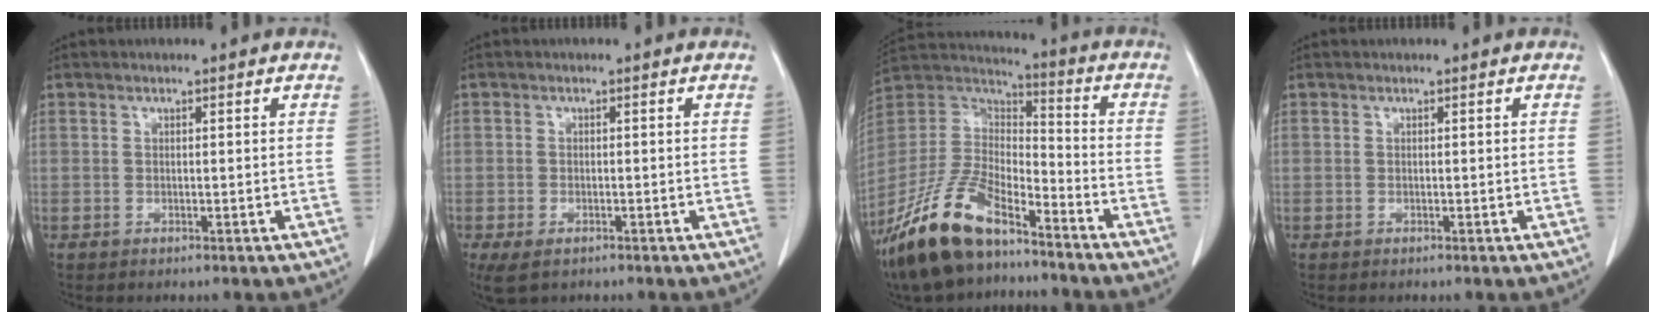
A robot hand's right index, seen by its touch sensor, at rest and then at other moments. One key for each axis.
{"total": 4.1, "fx": -2.4, "fy": 2.1, "fz": 2.6, "tx": -0.052, "ty": -0.009, "tz": -0.036}
{"total": 17.9, "fx": -12.7, "fy": 6.2, "fz": 10.9, "tx": -0.232, "ty": -0.006, "tz": -0.241}
{"total": 0.0}